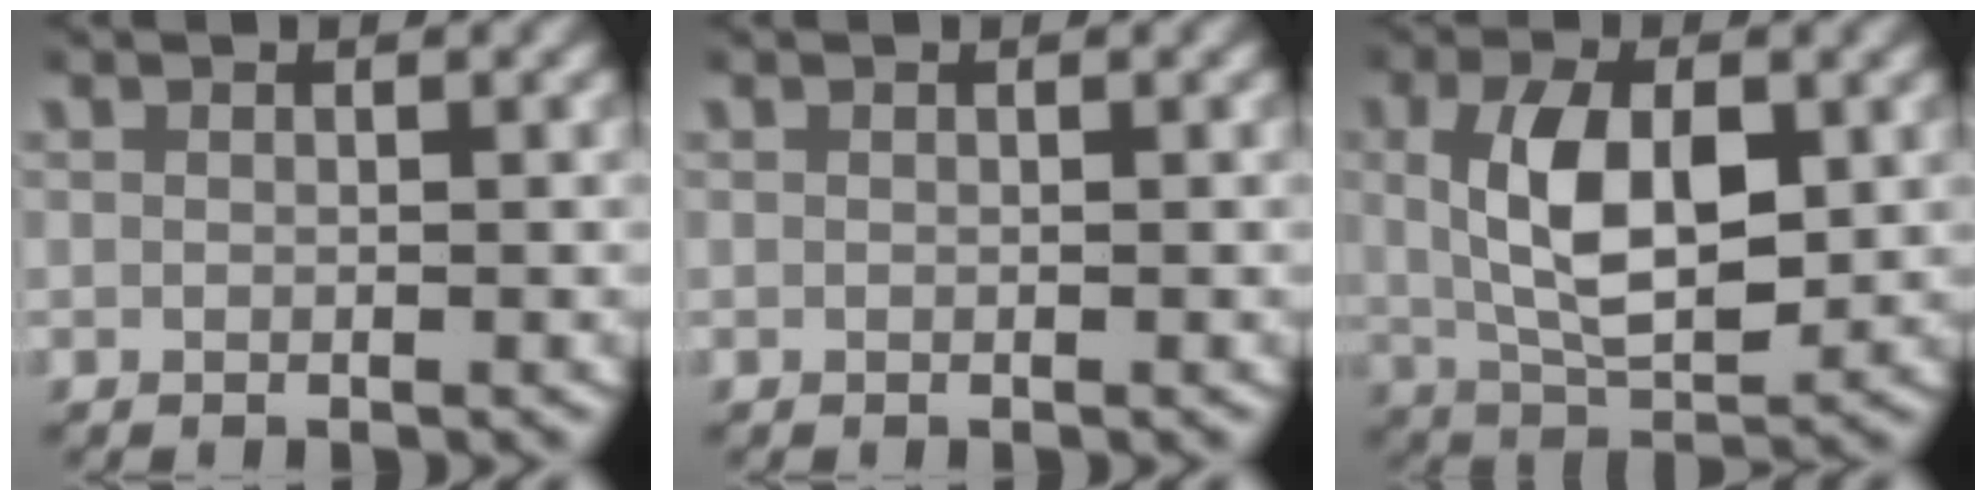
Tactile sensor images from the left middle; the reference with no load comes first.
{"total": 0.0}
{"total": 7.0, "force": [0.6, 3.6, 6.0], "torque": [-0.114, -0.013, 0.017]}